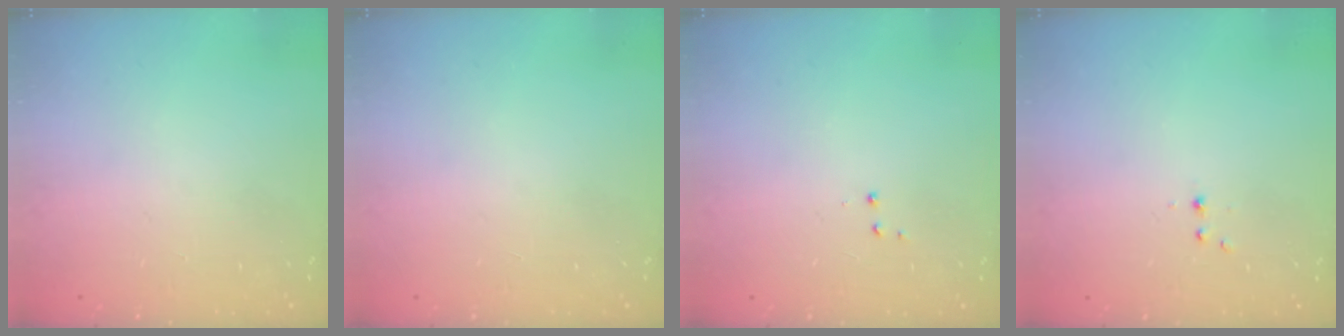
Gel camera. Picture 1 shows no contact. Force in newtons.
{"total": 0.0}
{"total": 2.8, "press": 2.7, "slide": 0.5}
{"total": 2.2, "press": 1.9, "slide": 1.0}